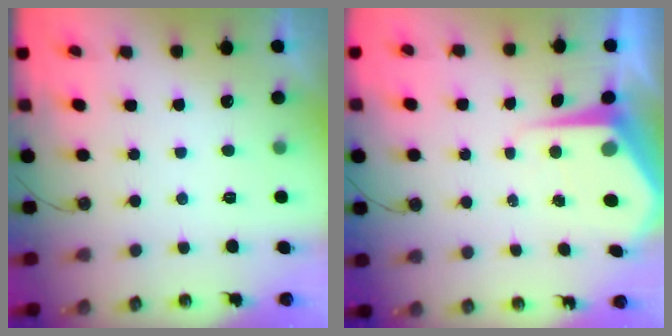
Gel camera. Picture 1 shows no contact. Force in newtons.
{"total": 7.4, "press": 7.3, "slide": 0.5}